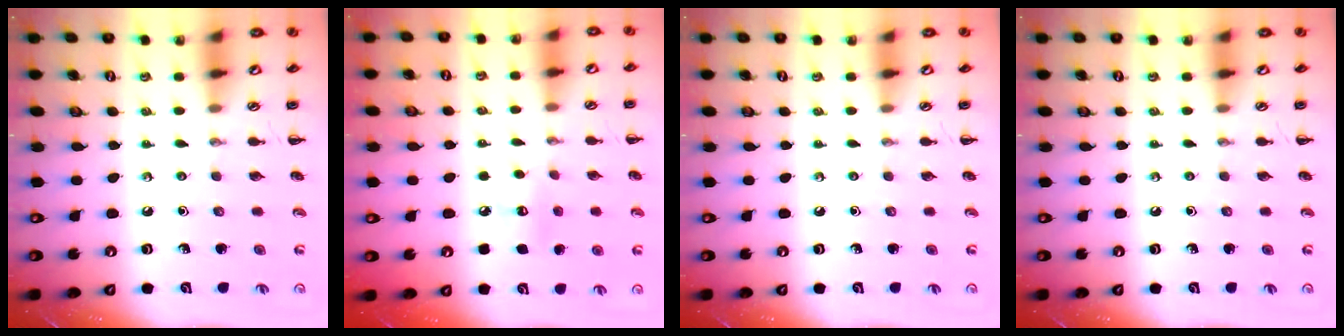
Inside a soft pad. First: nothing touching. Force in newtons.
{"total": 6.7, "press": 6.5, "slide": 1.4}
{"total": 0.0}
{"total": 0.0}